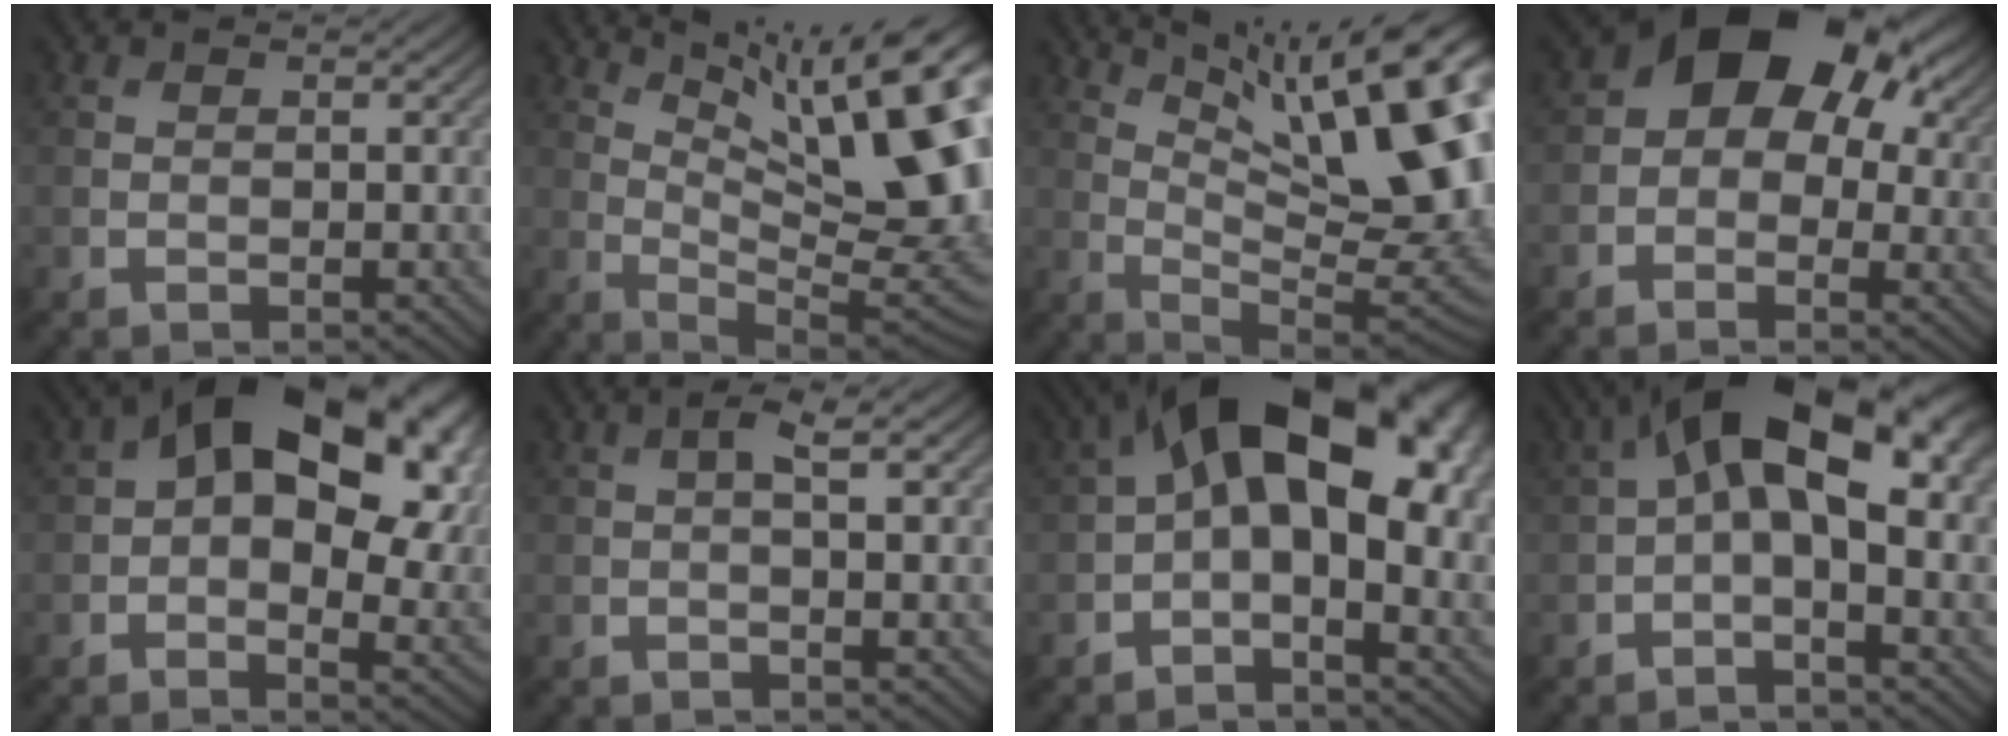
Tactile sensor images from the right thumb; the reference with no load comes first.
{"total": 14.9, "force": [6.1, 4.4, 12.8], "torque": [-0.204, 0.003, 0.110]}
{"total": 16.7, "force": [6.5, 5.4, 14.4], "torque": [-0.214, 0.013, 0.114]}
{"total": 12.7, "force": [3.3, 8.7, 8.6], "torque": [-0.119, 0.007, 0.042]}
{"total": 19.1, "force": [6.1, 11.2, 14.2], "torque": [-0.220, 0.016, 0.102]}
{"total": 2.8, "force": [0.8, 0.5, 2.6], "torque": [-0.050, 0.005, 0.013]}
{"total": 15.1, "force": [2.9, 8.0, 12.5], "torque": [-0.210, 0.013, 0.049]}
{"total": 13.7, "force": [3.2, 6.5, 11.7], "torque": [-0.200, 0.013, 0.052]}